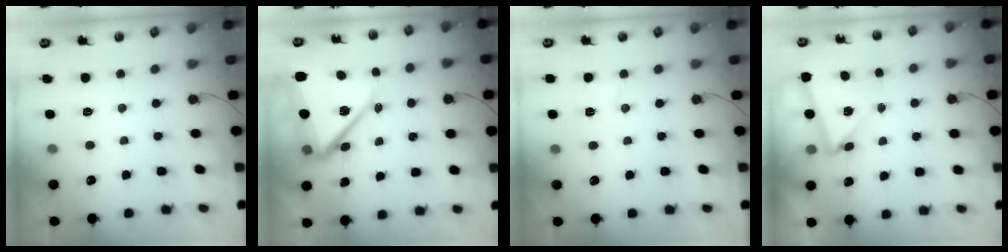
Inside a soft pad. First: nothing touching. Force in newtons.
{"total": 13.5, "press": 13.4, "slide": 1.5}
{"total": 4.6, "press": 4.3, "slide": 1.8}
{"total": 4.5, "press": 4.0, "slide": 2.0}